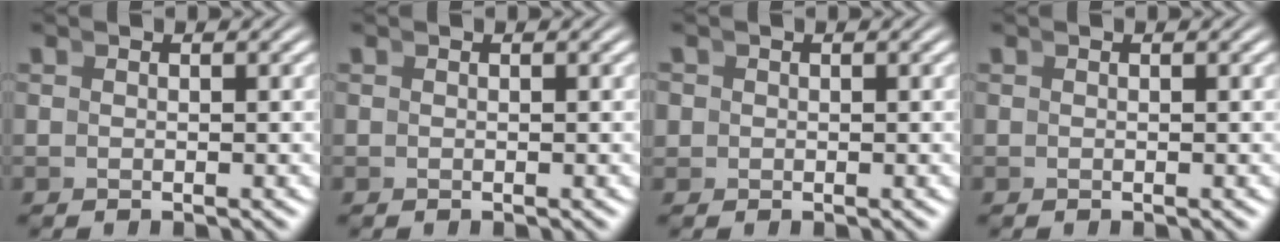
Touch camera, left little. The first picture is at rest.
{"total": 0.0}
{"total": 1.7, "force": [-0.1, 1.6, 0.3], "torque": [-0.010, -0.006, -0.001]}
{"total": 0.0}